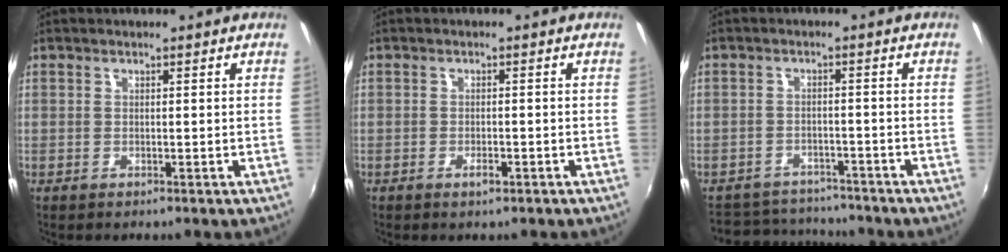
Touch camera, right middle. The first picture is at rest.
{"total": 1.7, "force": [-1.0, 0.7, 1.1], "torque": [-0.020, -0.002, -0.019]}
{"total": 10.5, "force": [-9.7, 3.5, 2.2], "torque": [-0.062, 0.013, -0.142]}